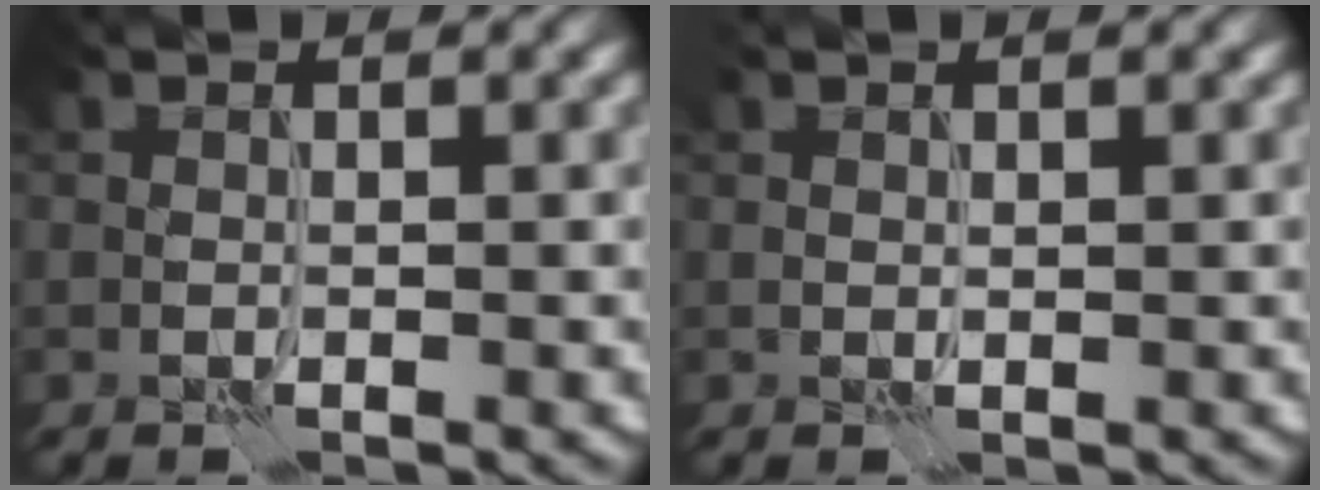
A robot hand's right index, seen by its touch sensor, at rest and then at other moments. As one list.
[{"total": 0.6, "force": [0.3, 0.2, 0.5], "torque": [-0.010, 0.001, 0.007]}]